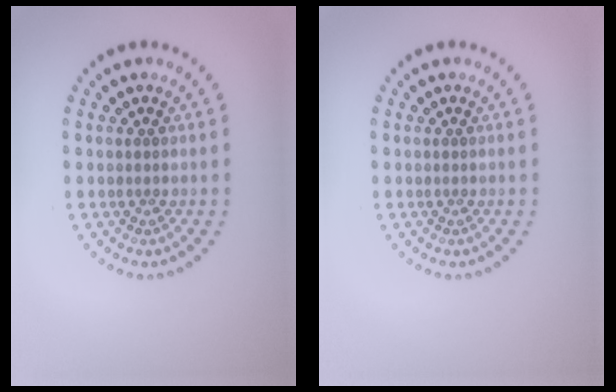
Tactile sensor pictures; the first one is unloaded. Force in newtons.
{"total": 0.0}